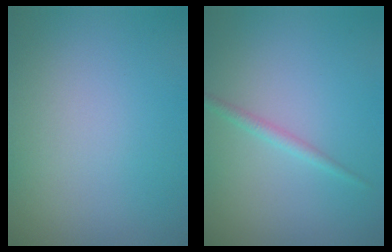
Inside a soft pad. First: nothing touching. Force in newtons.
{"total": 1.1, "press": 1.1, "slide": 0.0}